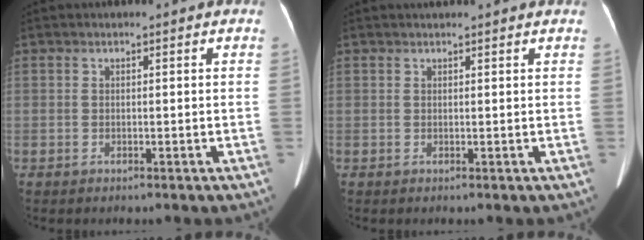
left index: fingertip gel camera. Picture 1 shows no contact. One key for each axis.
{"total": 3.6, "fx": 3.4, "fy": 0.2, "fz": 1.2, "tx": -0.015, "ty": 0.027, "tz": 0.040}